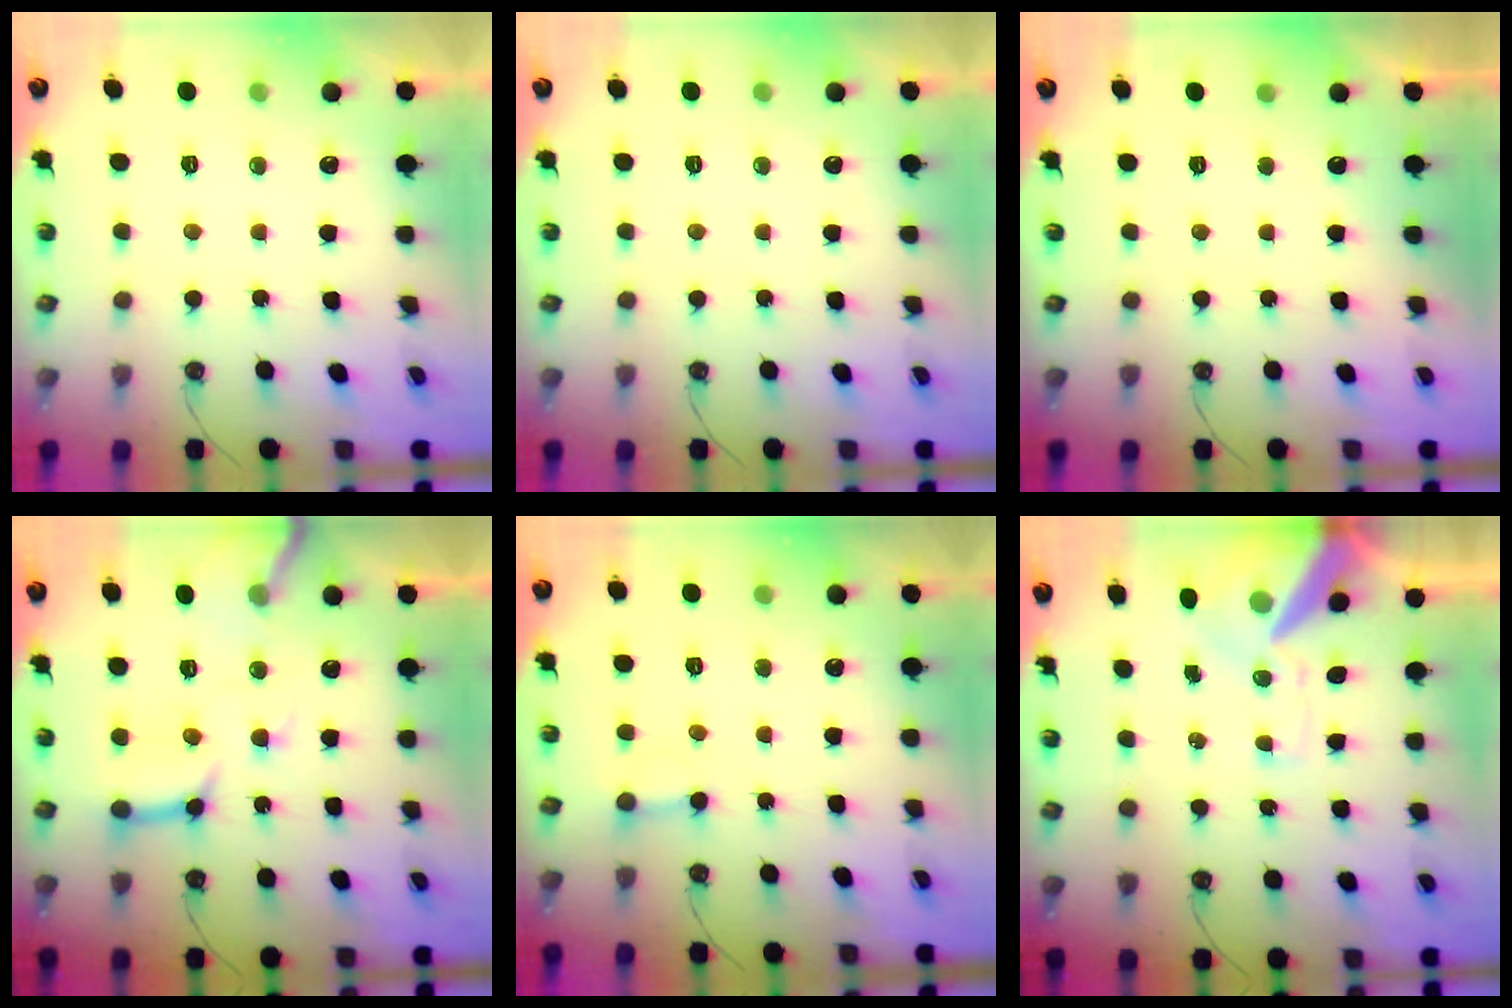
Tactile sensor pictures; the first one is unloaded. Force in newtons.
{"total": 0.0}
{"total": 0.0}
{"total": 15.2, "press": 15.1, "slide": 1.8}
{"total": 2.6, "press": 2.6, "slide": 0.3}
{"total": 15.9, "press": 15.8, "slide": 2.3}